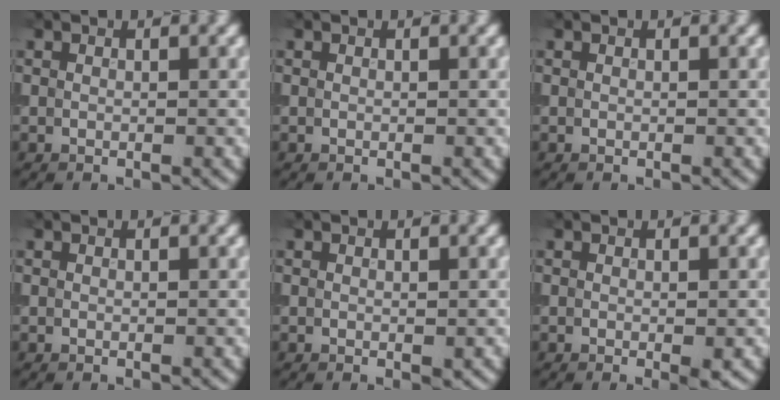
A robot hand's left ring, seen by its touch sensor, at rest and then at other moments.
{"total": 0.0}
{"total": 0.0}
{"total": 0.0}
{"total": 0.6, "force": [-0.1, 0.3, 0.5], "torque": [-0.005, -0.002, 0.000]}
{"total": 1.0, "force": [-0.3, 0.1, 1.0], "torque": [-0.013, -0.005, -0.003]}